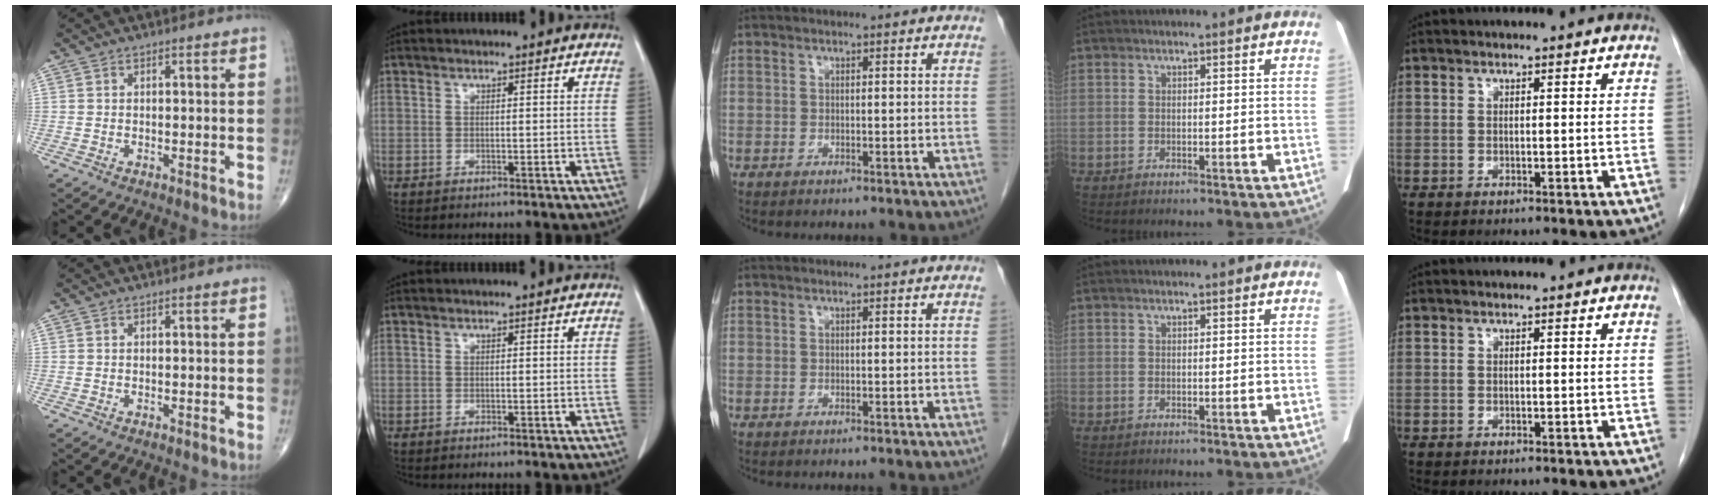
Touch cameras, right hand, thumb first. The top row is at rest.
{}